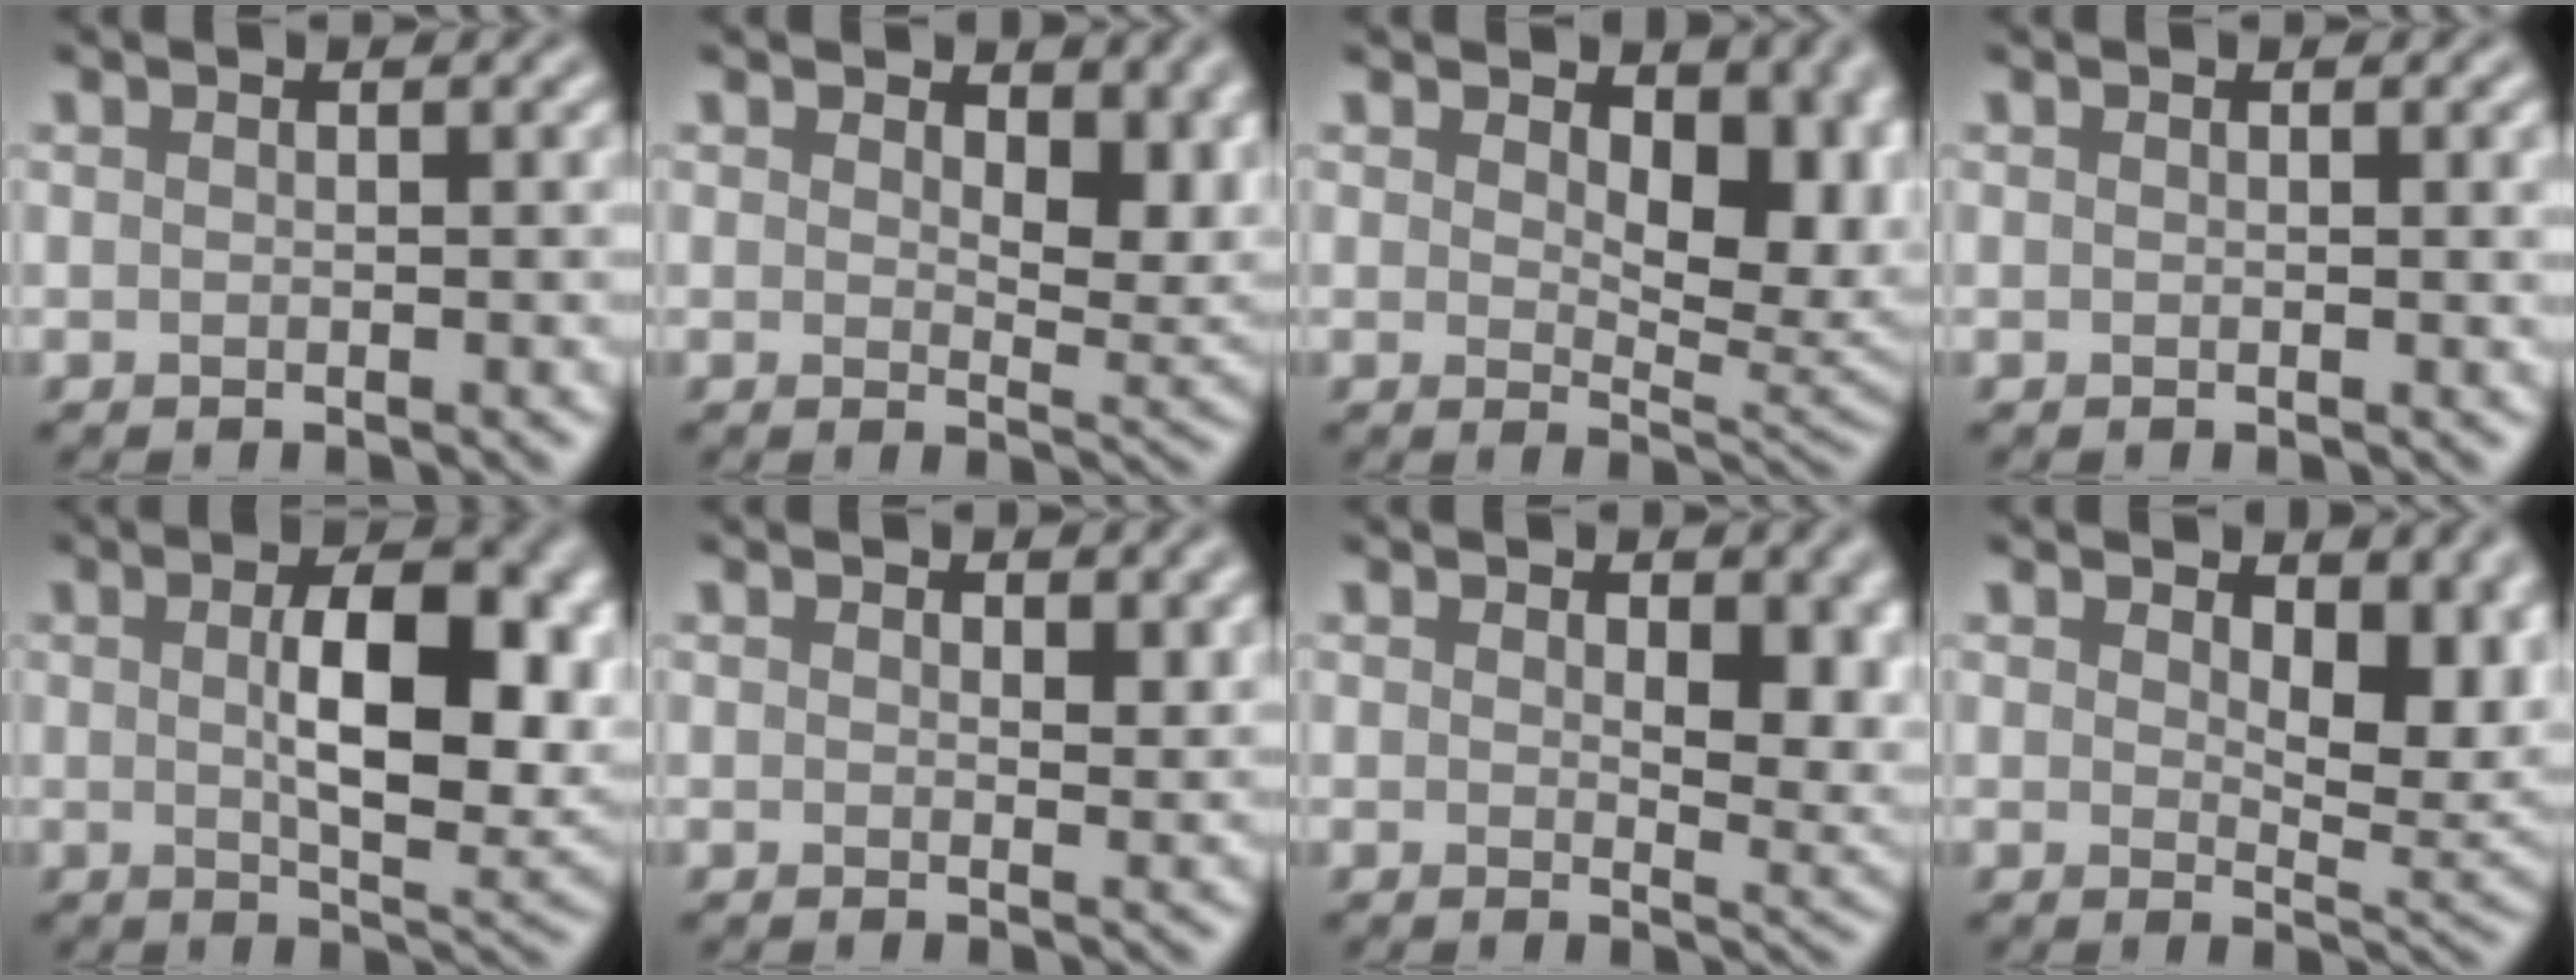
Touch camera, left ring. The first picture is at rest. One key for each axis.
{"total": 5.2, "fx": 2.2, "fy": 2.9, "fz": 3.8, "tx": -0.051, "ty": -0.012, "tz": 0.031}
{"total": 7.6, "fx": 1.8, "fy": 4.5, "fz": 5.9, "tx": -0.087, "ty": -0.016, "tz": 0.033}
{"total": 0.5, "fx": 0.2, "fy": 0.1, "fz": 0.5, "tx": -0.004, "ty": 0.001, "tz": 0.002}
{"total": 9.7, "fx": 1.0, "fy": 4.1, "fz": 8.7, "tx": -0.124, "ty": 0.001, "tz": 0.021}
{"total": 1.7, "fx": 1.0, "fy": 0.9, "fz": 1.1, "tx": -0.013, "ty": -0.006, "tz": 0.018}
{"total": 5.2, "fx": 1.5, "fy": 2.9, "fz": 4.0, "tx": -0.046, "ty": -0.013, "tz": 0.029}
{"total": 6.0, "fx": 2.1, "fy": 3.2, "fz": 4.6, "tx": -0.063, "ty": -0.011, "tz": 0.033}